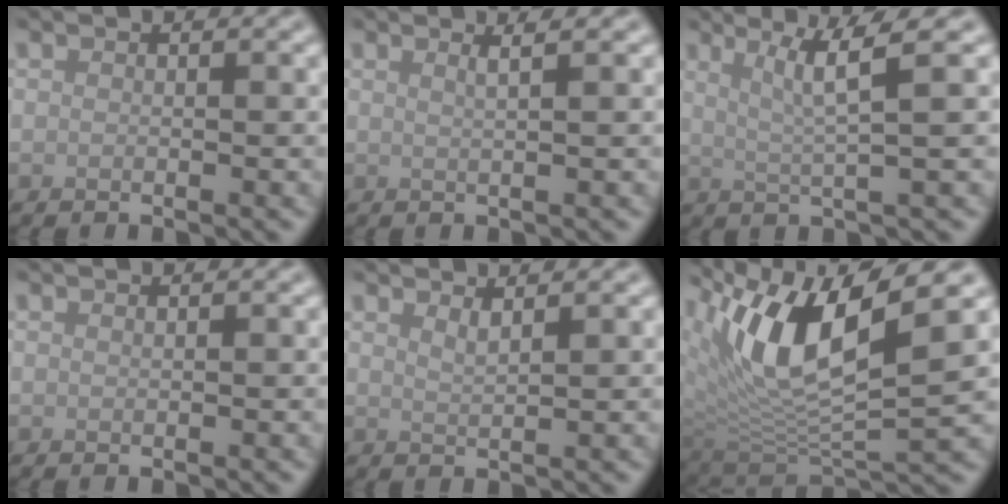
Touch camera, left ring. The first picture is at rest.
{"total": 1.9, "force": [1.1, 0.6, 1.4], "torque": [-0.013, 0.008, 0.002]}
{"total": 3.9, "force": [1.6, 0.2, 3.6], "torque": [-0.065, -0.001, 0.035]}
{"total": 0.0}
{"total": 1.4, "force": [1.1, 0.3, 0.7], "torque": [-0.005, 0.001, 0.017]}
{"total": 10.1, "force": [4.2, 3.6, 8.5], "torque": [-0.159, -0.006, 0.078]}